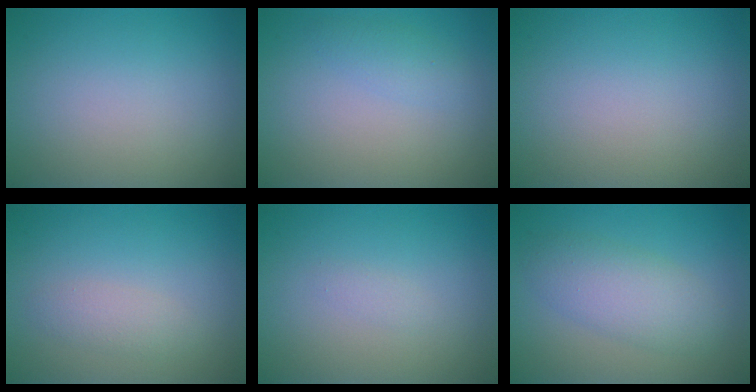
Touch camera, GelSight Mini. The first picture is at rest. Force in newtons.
{"total": 1.3, "press": 1.3, "slide": 0.1}
{"total": 0.0}
{"total": 1.5, "press": 1.5, "slide": 0.1}
{"total": 0.6, "press": 0.6, "slide": 0.0}
{"total": 4.0, "press": 4.0, "slide": 0.1}